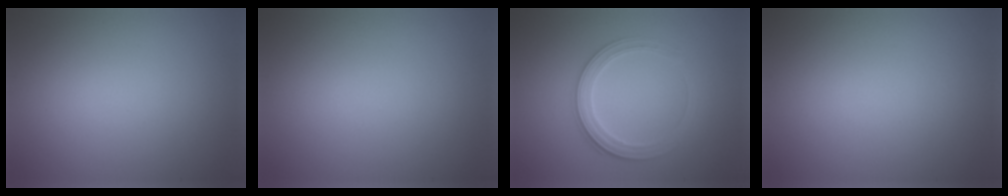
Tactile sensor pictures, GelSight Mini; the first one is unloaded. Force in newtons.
{"total": 0.0}
{"total": 2.9, "press": 2.8, "slide": 0.7}
{"total": 0.0}